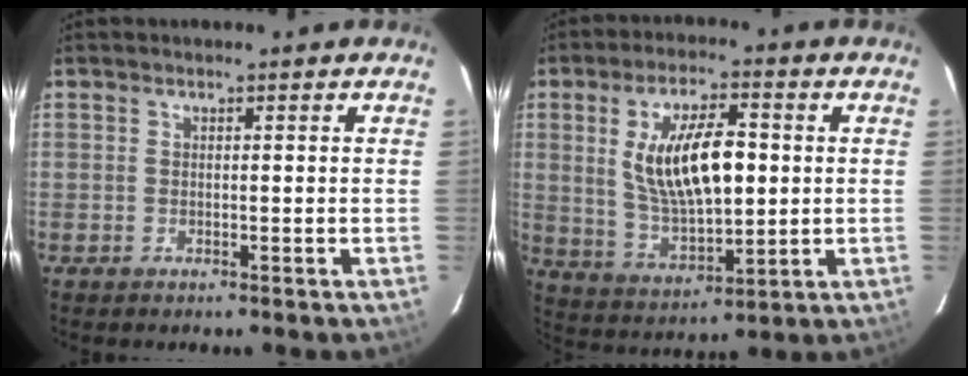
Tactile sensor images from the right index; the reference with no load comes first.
{"total": 14.8, "force": [2.1, 6.1, 13.4], "torque": [-0.248, 0.000, 0.051]}